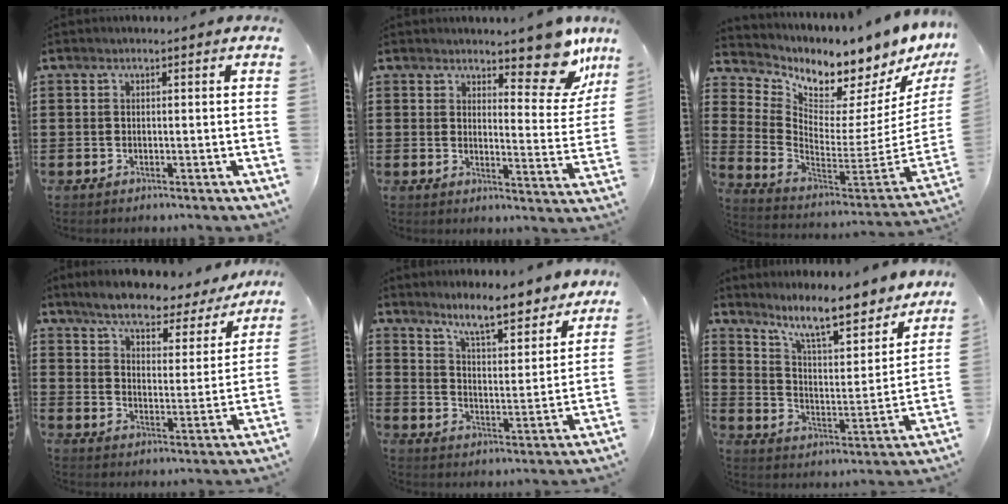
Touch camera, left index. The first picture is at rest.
{"total": 9.6, "force": [7.9, 2.8, 4.8], "torque": [-0.062, -0.047, 0.137]}
{"total": 4.7, "force": [4.4, 1.1, 0.9], "torque": [-0.051, -0.068, 0.068]}
{"total": 6.2, "force": [5.8, 0.9, 2.0], "torque": [-0.060, -0.038, 0.097]}
{"total": 7.7, "force": [7.0, 0.3, 3.2], "torque": [-0.071, -0.044, 0.118]}
{"total": 10.4, "force": [8.7, 1.4, 5.6], "torque": [-0.120, -0.049, 0.150]}